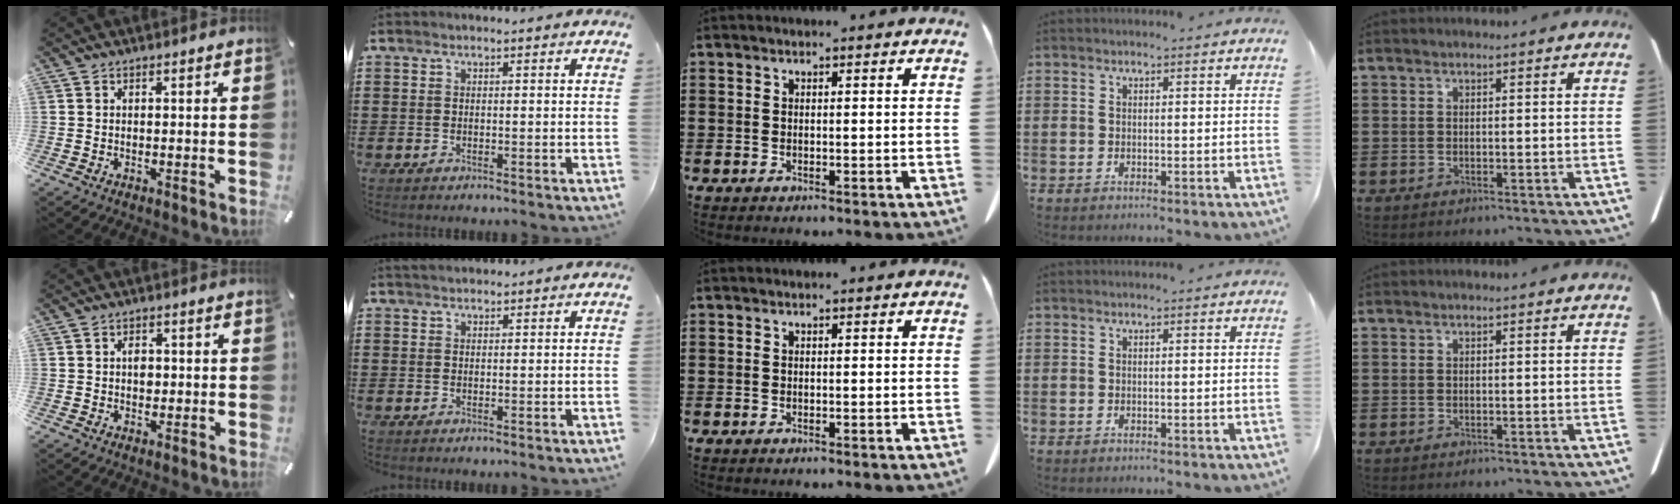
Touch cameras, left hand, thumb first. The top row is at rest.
{"thumb": {"total": 2.5, "force": [-0.1, 1.9, 1.6], "torque": [-0.016, -0.003, -0.007]}, "index": {"total": 1.1, "force": [1.0, 0.3, 0.2], "torque": [-0.005, 0.002, 0.020]}}